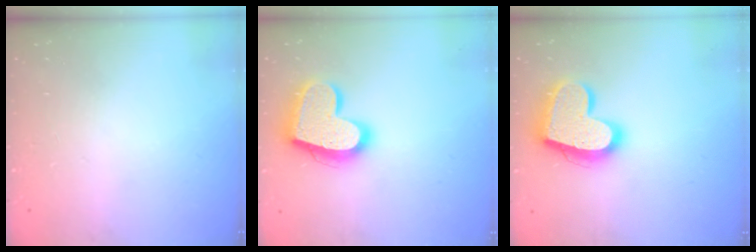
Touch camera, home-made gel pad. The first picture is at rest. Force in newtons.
{"total": 20.3, "press": 20.3, "slide": 1.5}
{"total": 20.3, "press": 20.3, "slide": 1.5}